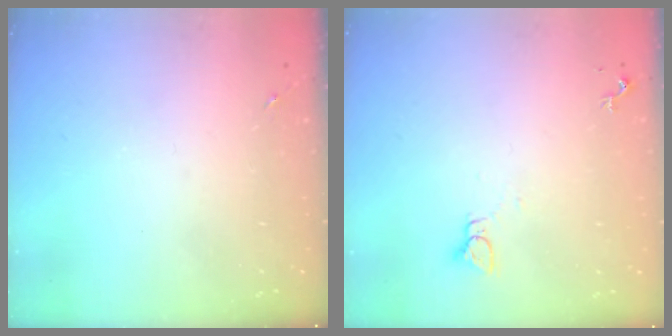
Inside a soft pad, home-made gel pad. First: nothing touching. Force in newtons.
{"total": 2.2, "press": 2.2, "slide": 0.1}